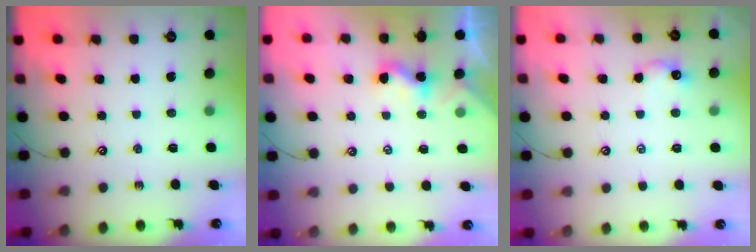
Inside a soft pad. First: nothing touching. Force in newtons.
{"total": 2.3, "press": 2.3, "slide": 0.2}
{"total": 1.6, "press": 1.5, "slide": 0.6}